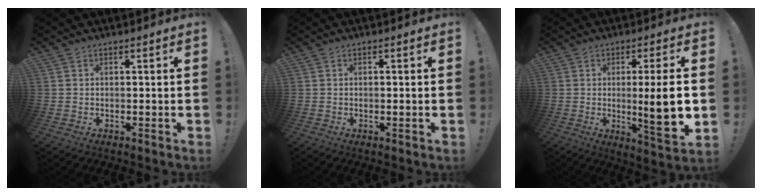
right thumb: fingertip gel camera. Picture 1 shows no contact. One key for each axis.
{"total": 0.6, "fx": -0.3, "fy": 0.0, "fz": 0.5, "tx": -0.005, "ty": -0.001, "tz": -0.006}
{"total": 13.2, "fx": -0.5, "fy": 1.4, "fz": 13.1, "tx": -0.188, "ty": -0.011, "tz": -0.011}